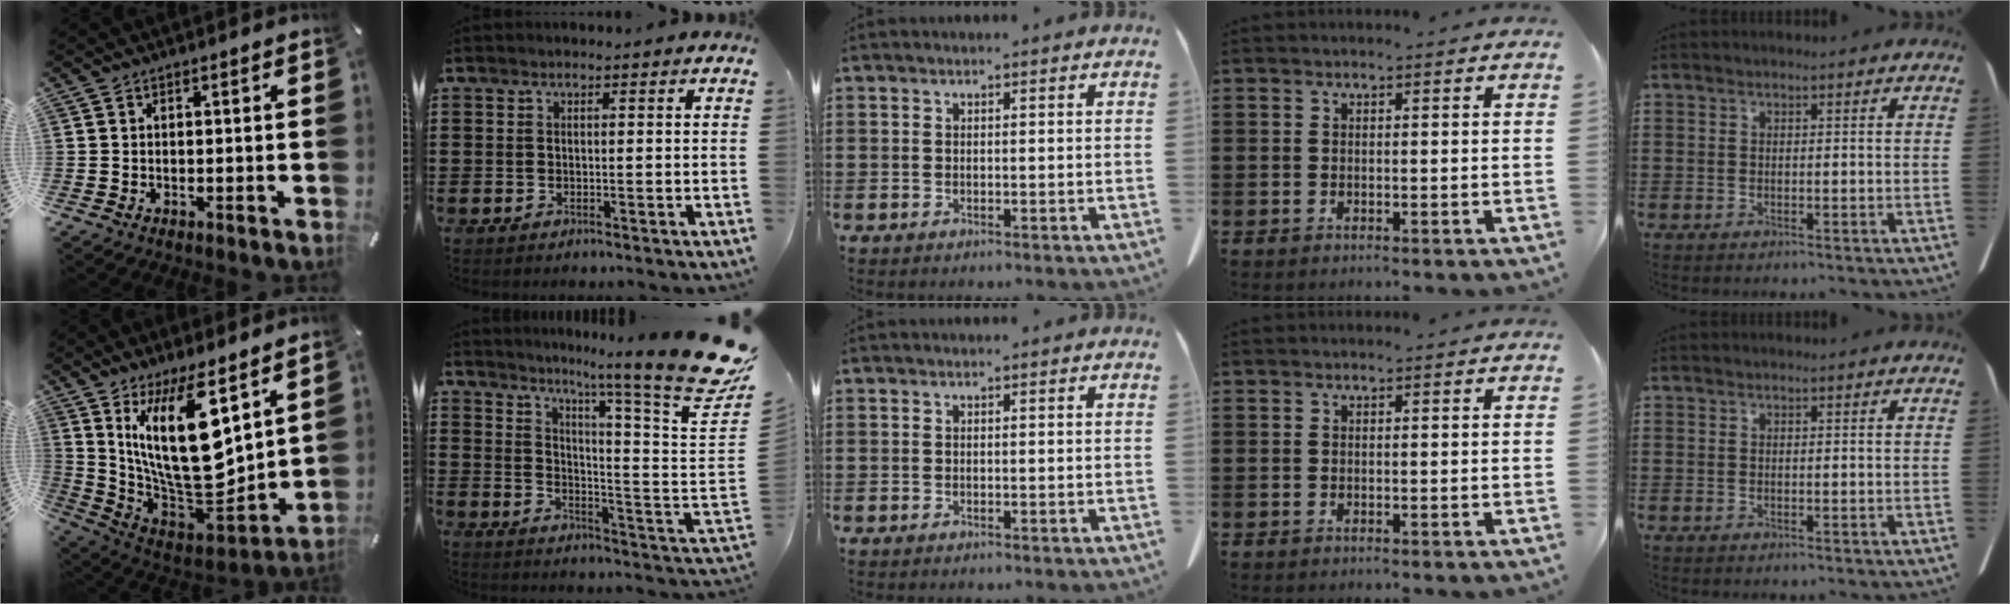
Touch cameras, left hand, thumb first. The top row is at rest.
{"thumb": {"total": 22.6, "force": [8.2, 8.9, 19.1], "torque": [-0.376, -0.077, 0.139]}, "index": {"total": 11.8, "force": [9.3, -1.8, 7.1], "torque": [-0.135, -0.089, 0.139]}}